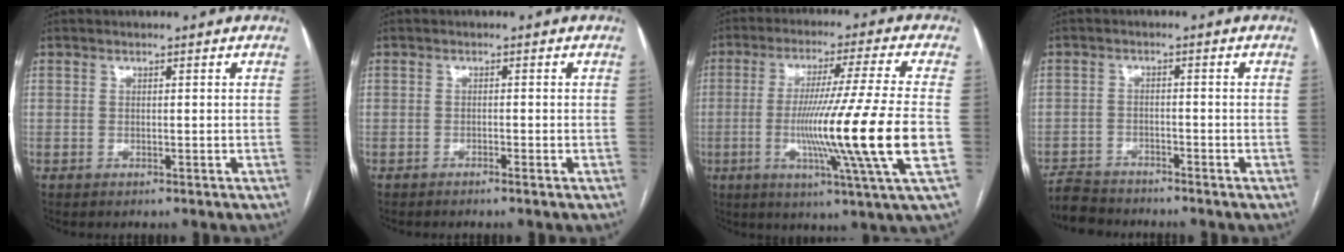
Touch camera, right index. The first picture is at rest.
{"total": 0.9, "force": [-0.7, -0.1, 0.5], "torque": [-0.011, 0.001, -0.013]}
{"total": 18.1, "force": [-3.1, -2.6, 17.6], "torque": [-0.295, -0.027, -0.061]}
{"total": 4.8, "force": [-4.6, 1.2, 0.2], "torque": [-0.002, -0.013, -0.087]}